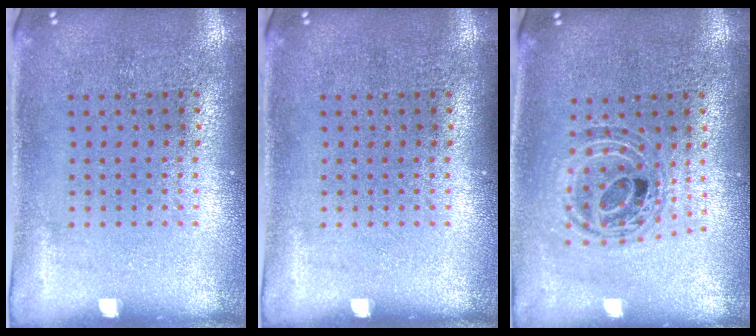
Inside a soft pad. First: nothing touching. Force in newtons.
{"total": 0.0}
{"total": 0.8, "press": 0.8, "slide": 0.2}